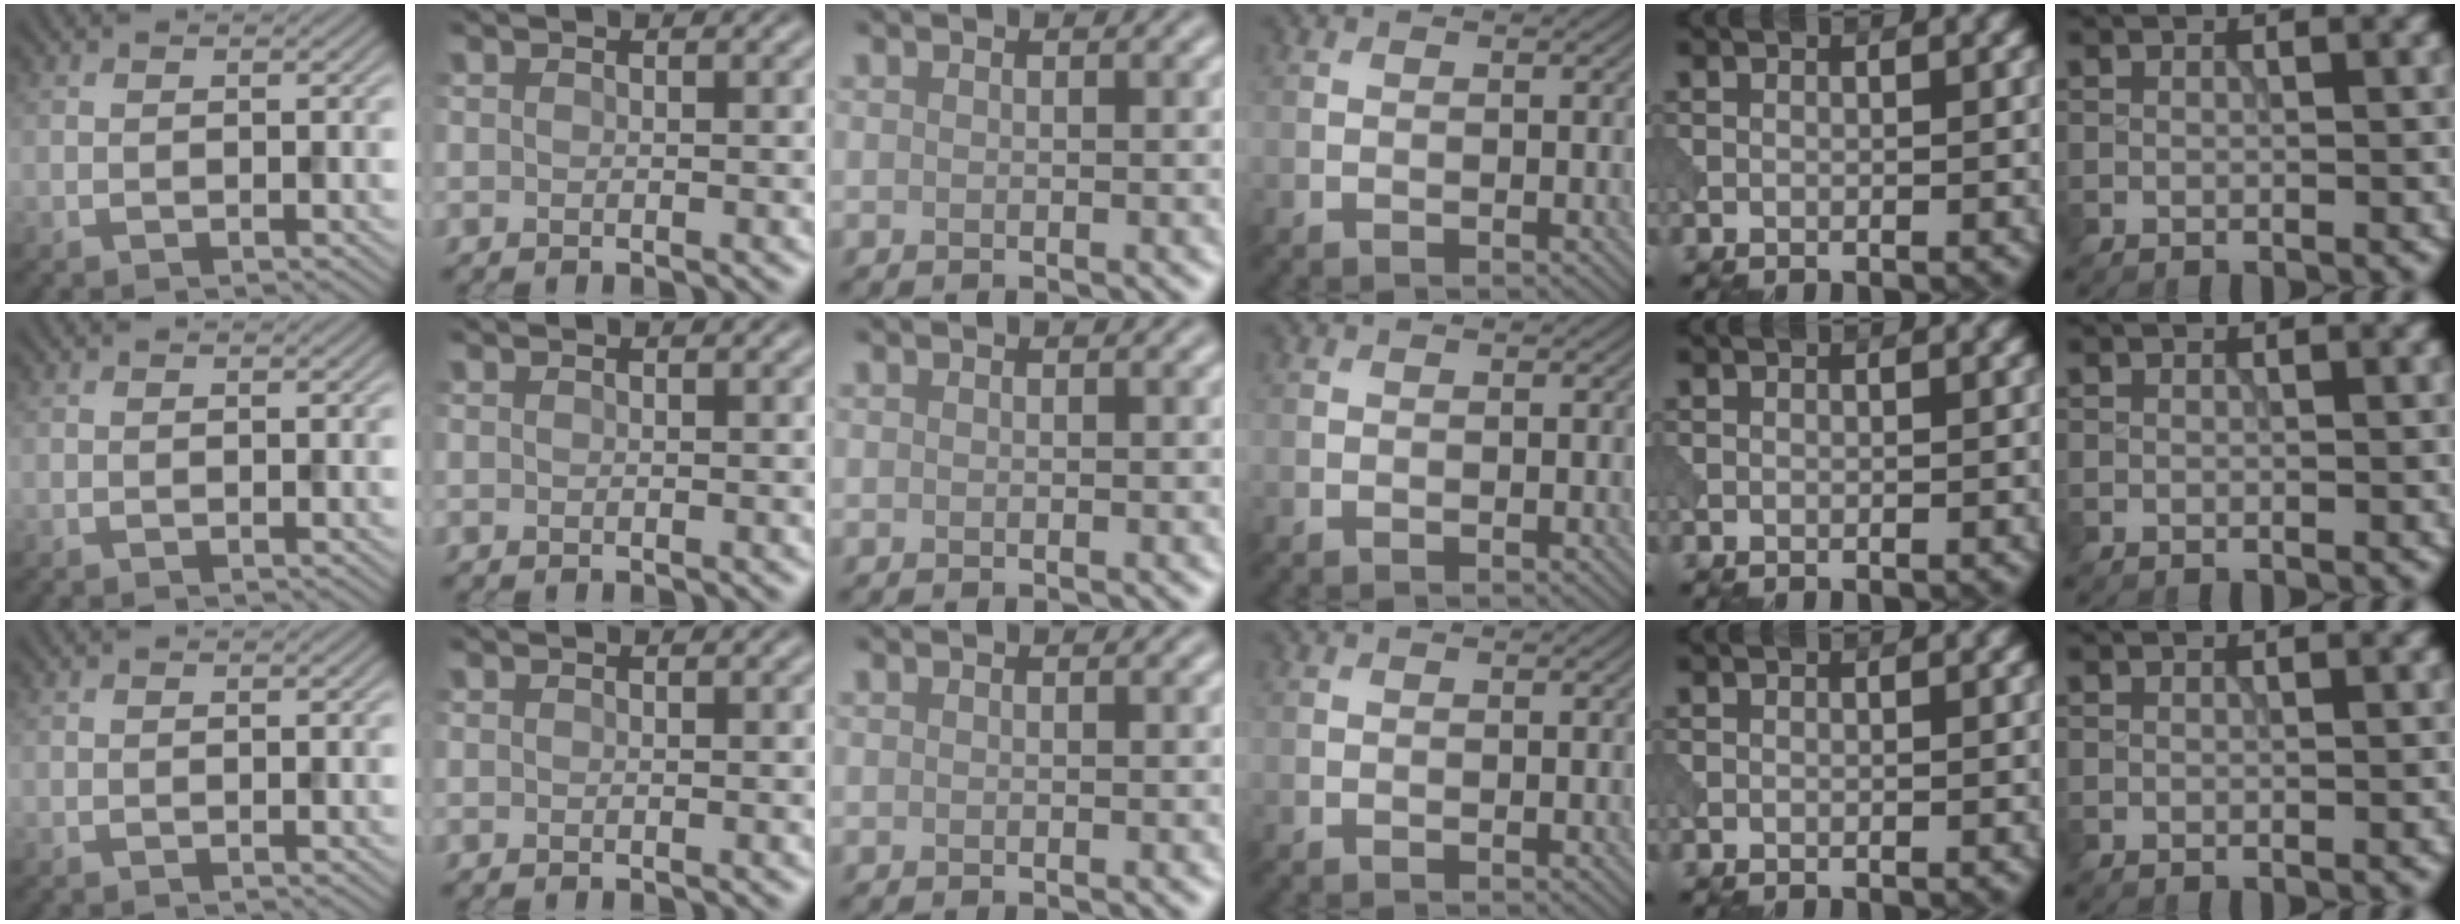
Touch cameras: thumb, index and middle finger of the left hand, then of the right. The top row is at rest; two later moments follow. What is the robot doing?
{"motion": "pour", "object": "beaker"}